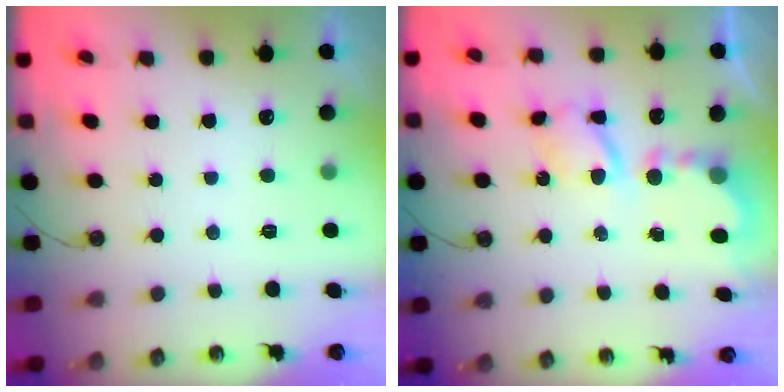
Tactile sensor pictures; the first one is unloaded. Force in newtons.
{"total": 6.4, "press": 6.4, "slide": 0.3}